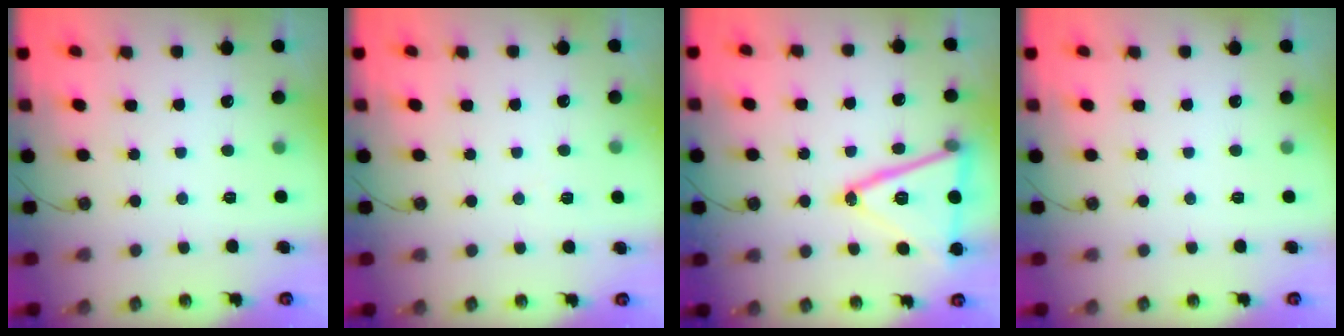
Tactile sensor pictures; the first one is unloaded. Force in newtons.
{"total": 5.5, "press": 3.3, "slide": 4.4}
{"total": 20.5, "press": 20.3, "slide": 3.2}
{"total": 0.0}